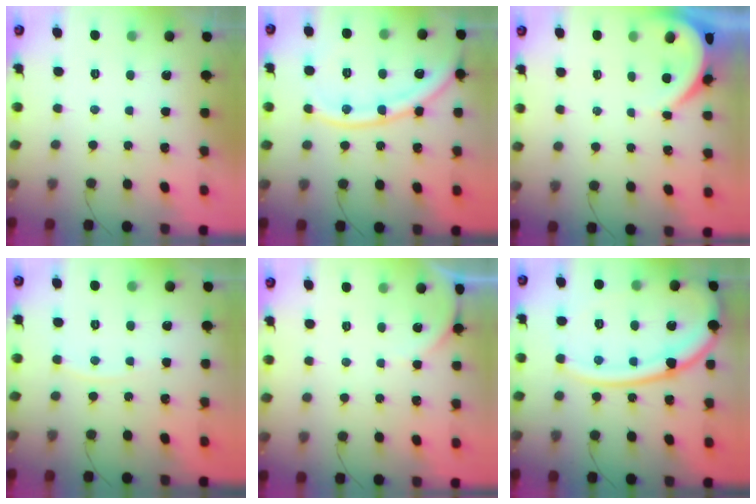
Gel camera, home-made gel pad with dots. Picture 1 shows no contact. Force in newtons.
{"total": 14.0, "press": 13.9, "slide": 1.6}
{"total": 3.6, "press": 3.5, "slide": 0.5}
{"total": 3.3, "press": 3.3, "slide": 0.5}
{"total": 3.5, "press": 3.4, "slide": 0.4}
{"total": 19.4, "press": 19.3, "slide": 1.9}